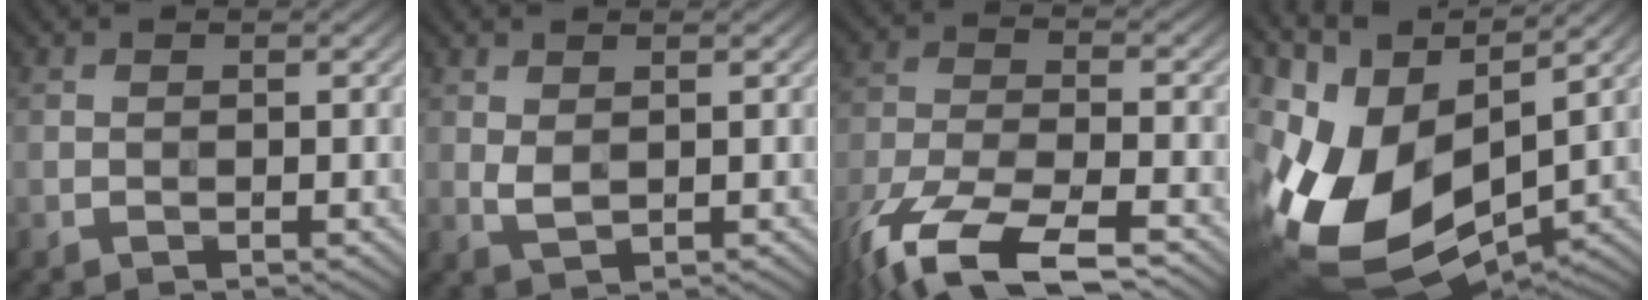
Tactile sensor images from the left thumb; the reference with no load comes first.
{"total": 1.8, "force": [0.7, 1.0, 1.4], "torque": [-0.035, -0.003, 0.017]}
{"total": 14.6, "force": [-10.7, 4.9, 8.8], "torque": [-0.213, -0.032, -0.189]}
{"total": 17.1, "force": [-0.7, 9.5, 14.2], "torque": [-0.312, -0.031, 0.009]}